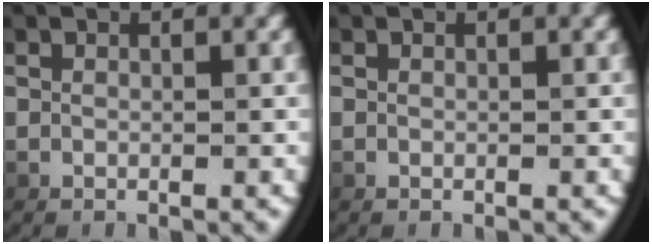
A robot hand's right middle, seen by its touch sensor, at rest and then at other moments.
{"total": 0.0}